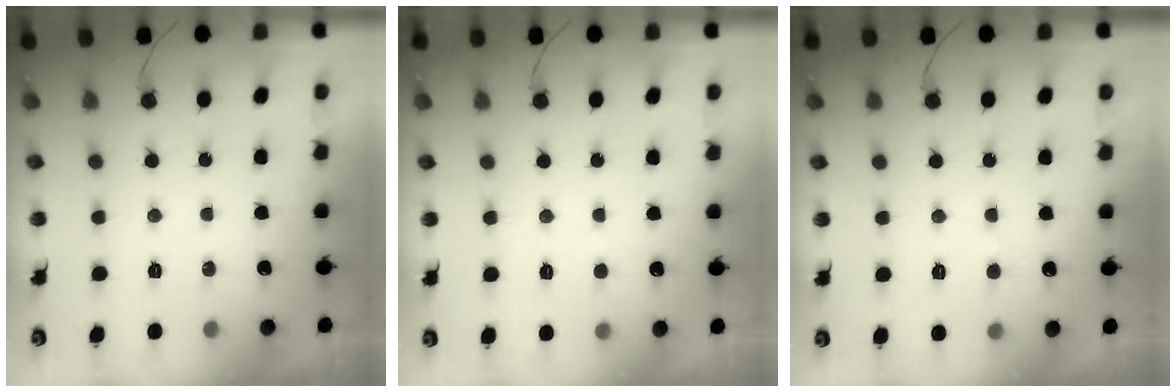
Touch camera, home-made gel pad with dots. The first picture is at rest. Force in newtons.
{"total": 1.7, "press": 1.7, "slide": 0.1}
{"total": 3.7, "press": 3.7, "slide": 0.3}